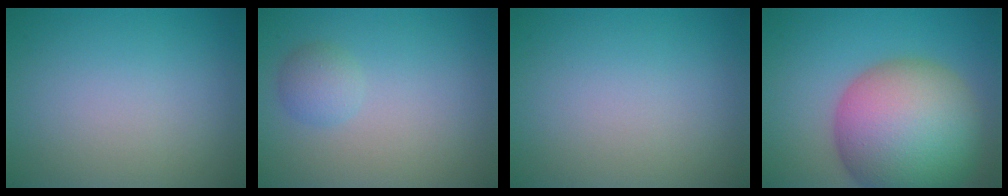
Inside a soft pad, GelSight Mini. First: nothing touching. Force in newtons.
{"total": 1.7, "press": 1.7, "slide": 0.1}
{"total": 0.0}
{"total": 15.0, "press": 15.0, "slide": 0.7}